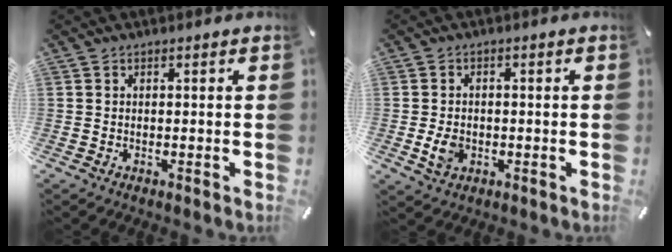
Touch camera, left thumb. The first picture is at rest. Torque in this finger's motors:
{"motor_torque": [0.52, 1.52, 0.22, -0.12, 0.04]}